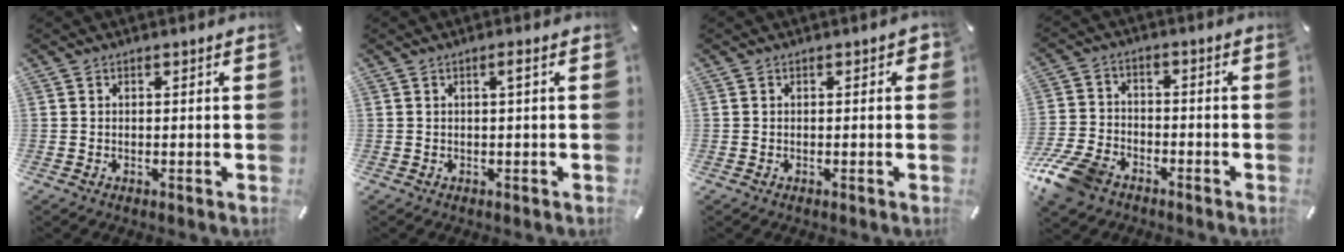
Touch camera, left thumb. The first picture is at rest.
{"total": 1.6, "force": [0.2, 0.0, 1.6], "torque": [-0.030, 0.000, 0.002]}
{"total": 0.9, "force": [-0.2, 0.6, 0.6], "torque": [-0.002, -0.001, -0.005]}
{"total": 10.2, "force": [-6.8, 6.0, 4.6], "torque": [-0.104, 0.034, -0.132]}